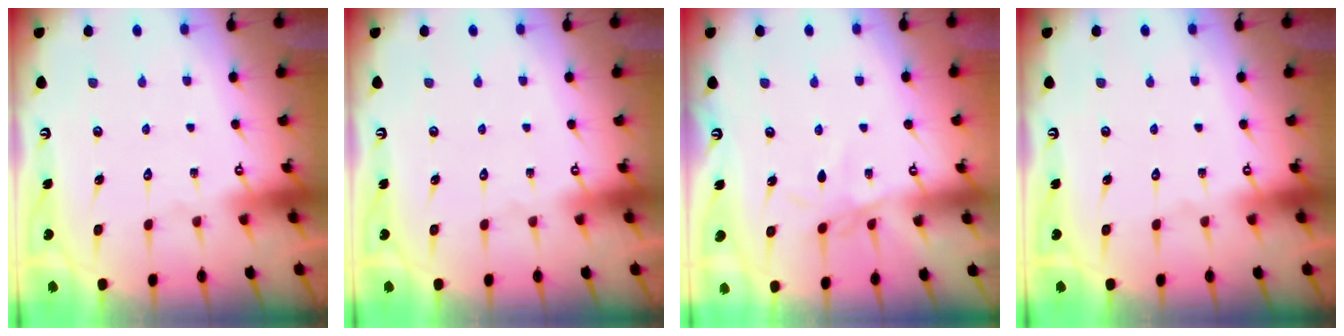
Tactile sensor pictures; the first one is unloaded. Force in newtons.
{"total": 0.0}
{"total": 3.1, "press": 3.1, "slide": 0.2}
{"total": 0.0}